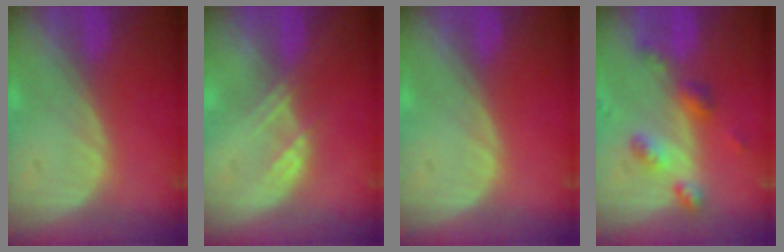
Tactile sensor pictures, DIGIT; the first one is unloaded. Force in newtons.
{"total": 2.3, "press": 2.3, "slide": 0.2}
{"total": 0.0}
{"total": 5.9, "press": 5.2, "slide": 2.8}